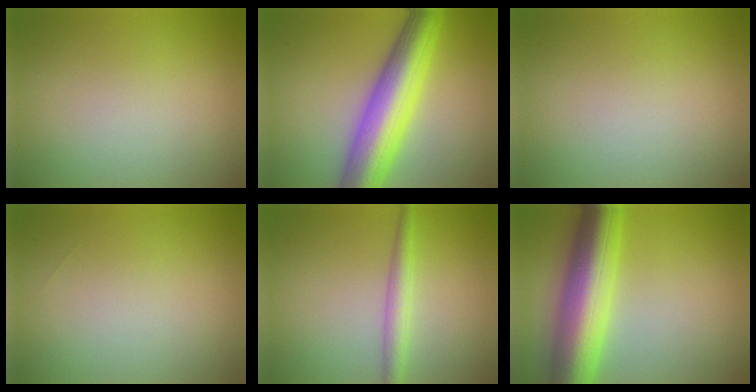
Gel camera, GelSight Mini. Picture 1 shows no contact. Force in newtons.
{"total": 9.8, "press": 9.8, "slide": 0.2}
{"total": 0.0}
{"total": 0.0}
{"total": 2.3, "press": 2.3, "slide": 0.1}
{"total": 10.9, "press": 10.9, "slide": 0.1}